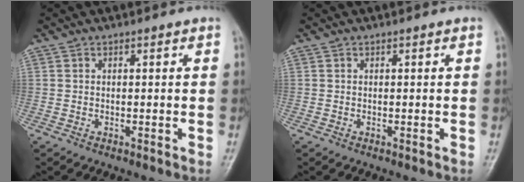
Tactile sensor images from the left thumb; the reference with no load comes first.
{"total": 0.0}